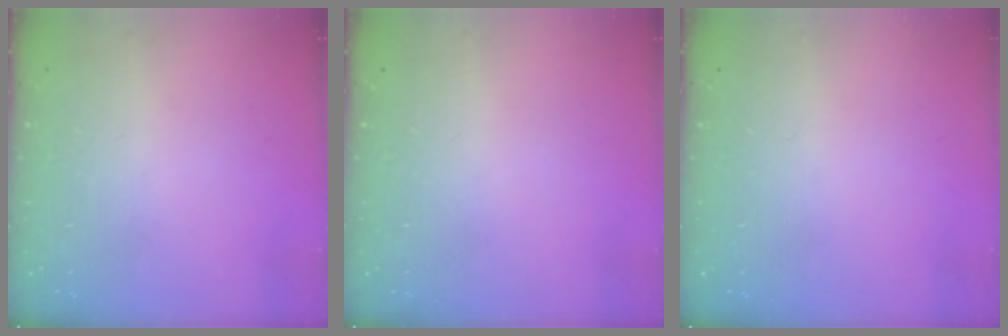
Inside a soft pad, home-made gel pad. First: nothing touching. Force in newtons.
{"total": 0.0}
{"total": 0.0}